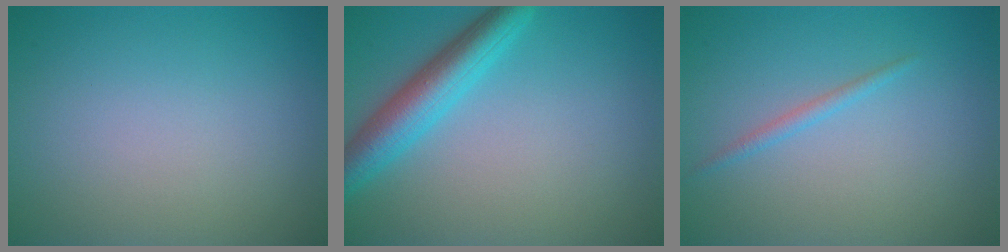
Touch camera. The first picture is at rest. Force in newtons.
{"total": 4.8, "press": 4.8, "slide": 0.2}
{"total": 1.0, "press": 1.0, "slide": 0.0}